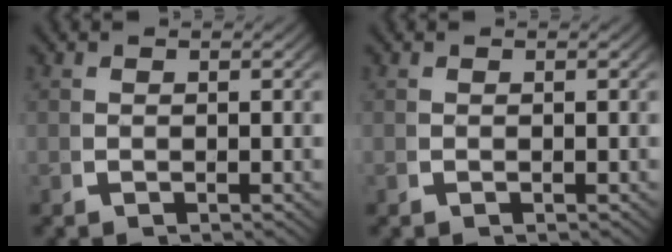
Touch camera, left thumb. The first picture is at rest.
{"total": 0.0}